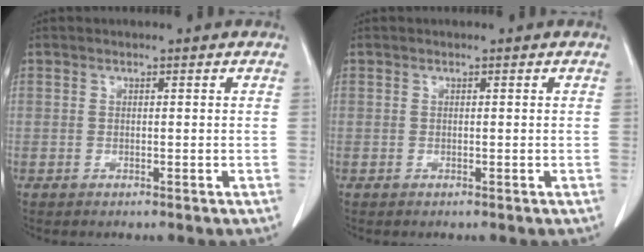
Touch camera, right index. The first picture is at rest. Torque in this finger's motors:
{"motor_torque": [0.00, 0.00, 0.00, 0.00]}